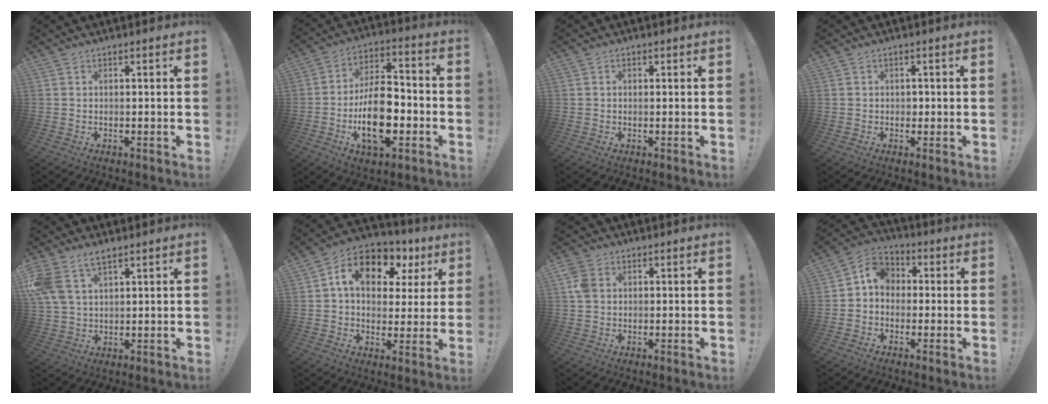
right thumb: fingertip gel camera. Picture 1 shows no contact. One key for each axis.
{"total": 18.6, "fx": -5.5, "fy": 9.9, "fz": 14.7, "tx": -0.263, "ty": 0.028, "tz": -0.089}
{"total": 0.6, "fx": 0.1, "fy": 0.6, "fz": 0.1, "tx": 0.004, "ty": 0.000, "tz": -0.001}
{"total": 1.3, "fx": -0.1, "fy": 1.3, "fz": 0.3, "tx": 0.001, "ty": 0.000, "tz": -0.004}
{"total": 8.1, "fx": 5.0, "fy": 4.2, "fz": 4.7, "tx": -0.092, "ty": -0.016, "tz": 0.098}
{"total": 14.2, "fx": 5.9, "fy": 9.3, "fz": 8.9, "tx": -0.139, "ty": -0.020, "tz": 0.106}
{"total": 5.3, "fx": 1.3, "fy": 4.0, "fz": 3.3, "tx": -0.071, "ty": 0.006, "tz": 0.025}
{"total": 7.6, "fx": 0.0, "fy": 6.5, "fz": 3.9, "tx": -0.068, "ty": 0.018, "tz": 0.004}